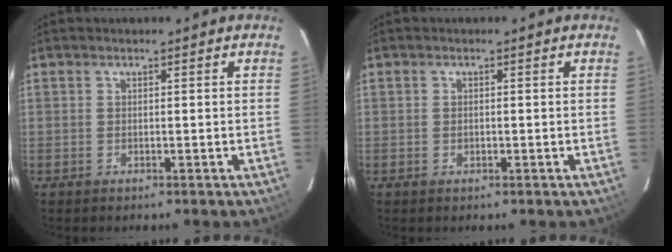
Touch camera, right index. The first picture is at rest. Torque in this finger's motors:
{"motor_torque": [-0.07, -0.03, -0.01, 0.00]}